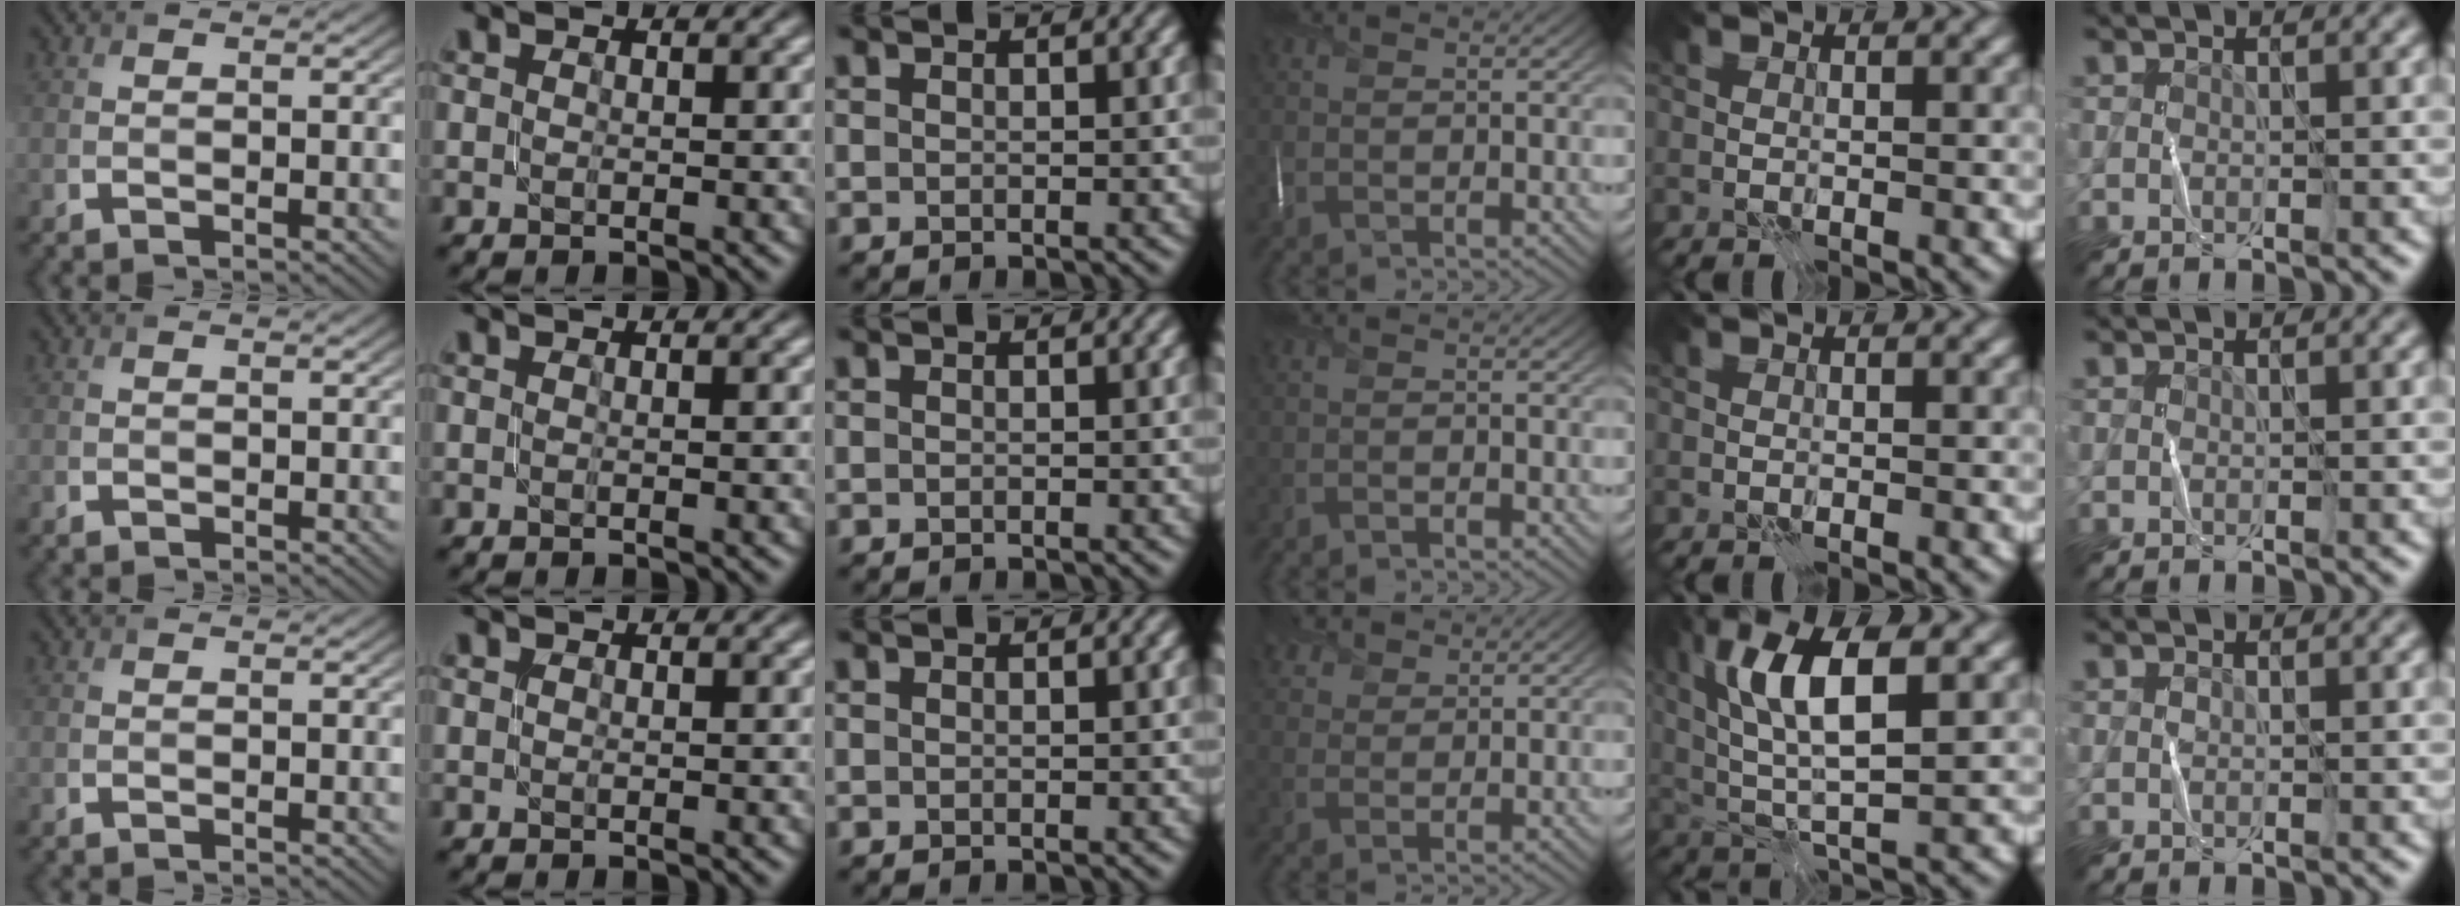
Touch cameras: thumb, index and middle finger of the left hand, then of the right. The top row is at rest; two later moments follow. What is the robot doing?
{"motion": "fold", "object": "scarf"}